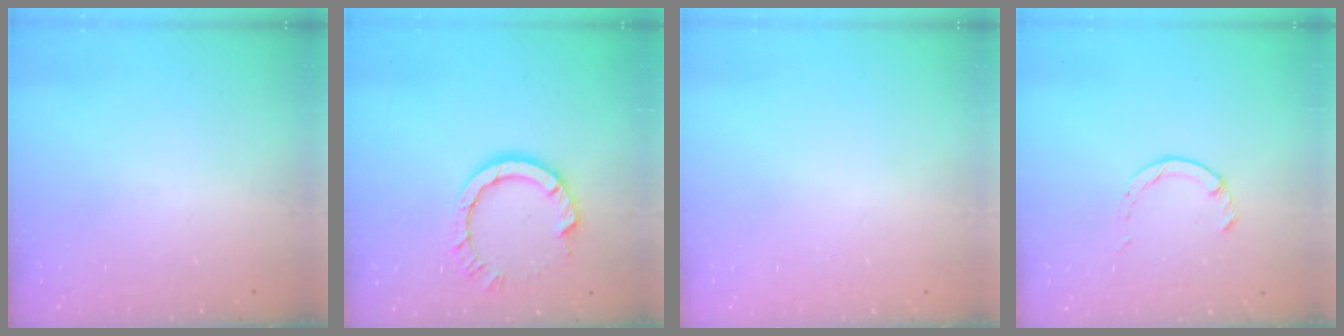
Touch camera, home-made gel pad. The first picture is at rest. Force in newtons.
{"total": 9.2, "press": 9.1, "slide": 0.8}
{"total": 2.6, "press": 2.6, "slide": 0.2}
{"total": 1.7, "press": 1.7, "slide": 0.2}